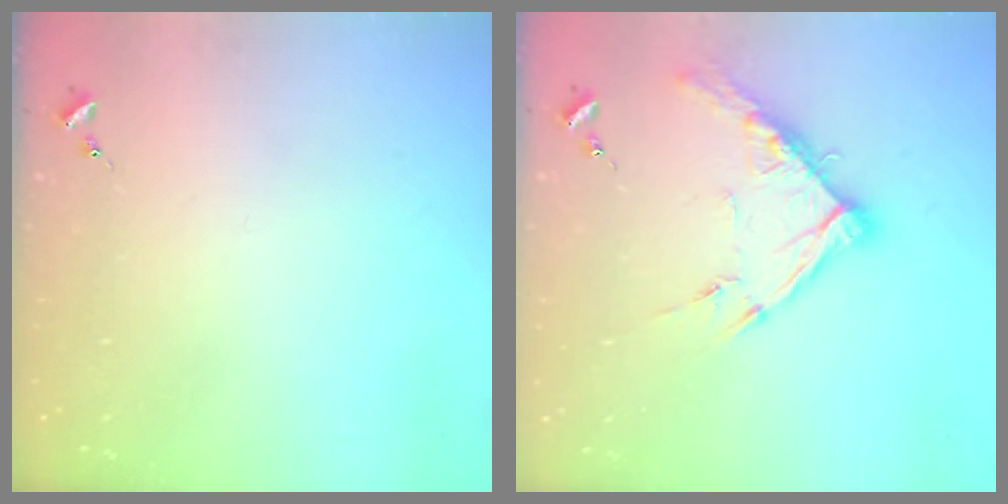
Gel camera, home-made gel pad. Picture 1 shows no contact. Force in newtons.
{"total": 12.4, "press": 12.3, "slide": 1.0}